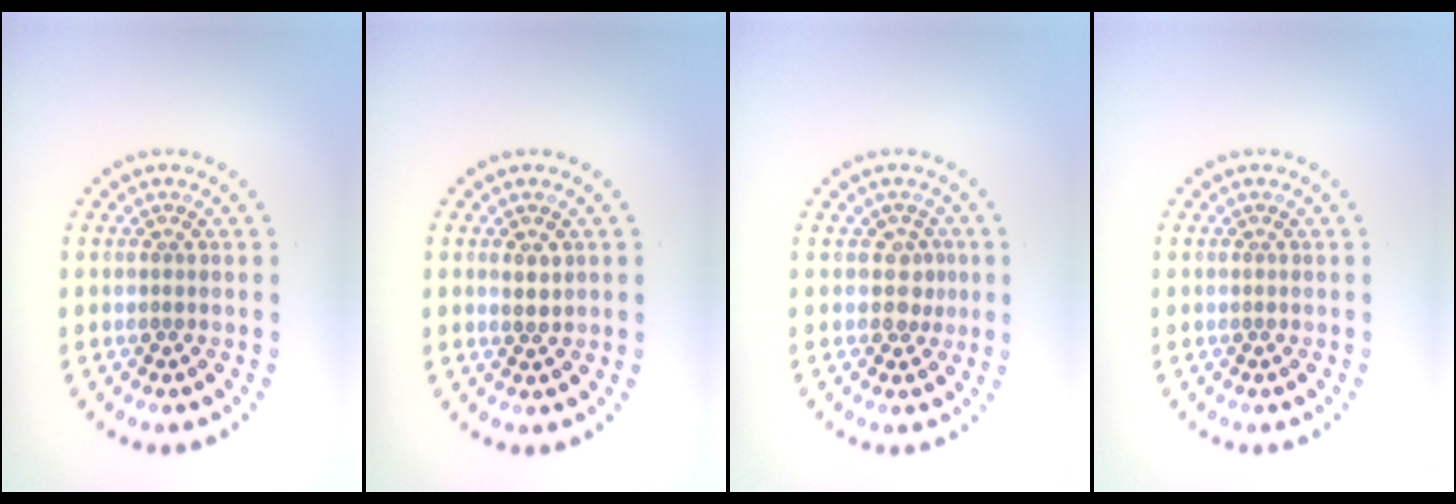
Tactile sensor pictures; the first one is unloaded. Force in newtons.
{"total": 1.1, "press": 1.0, "slide": 0.5}
{"total": 1.6, "press": 1.4, "slide": 0.9}
{"total": 0.0}